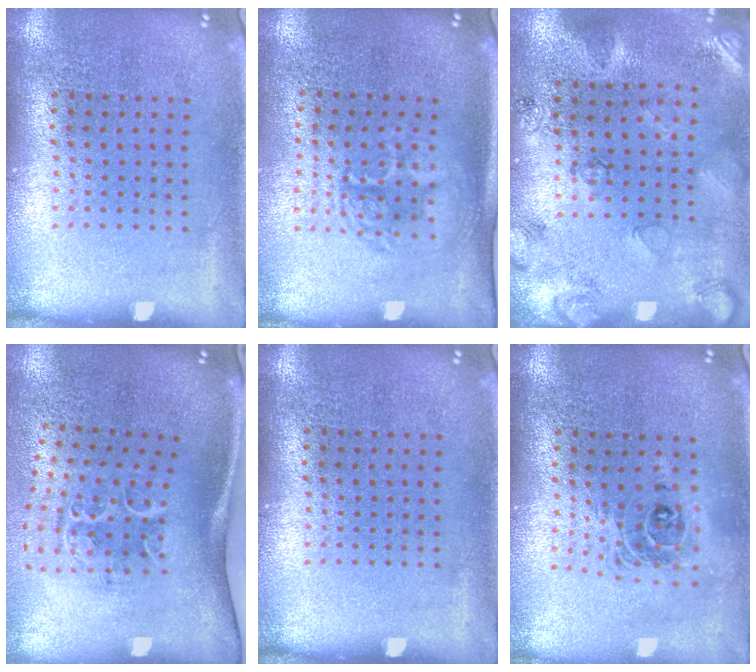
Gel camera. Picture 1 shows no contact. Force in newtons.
{"total": 1.6, "press": 1.4, "slide": 0.8}
{"total": 2.6, "press": 1.8, "slide": 1.9}
{"total": 1.7, "press": 1.3, "slide": 1.1}
{"total": 0.0}
{"total": 1.8, "press": 1.4, "slide": 1.1}